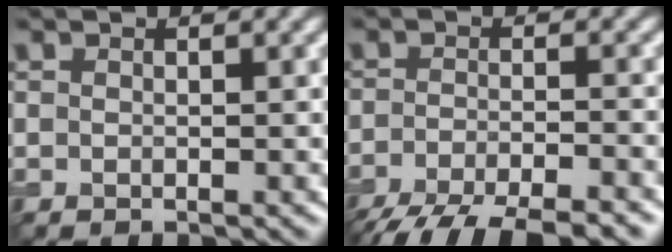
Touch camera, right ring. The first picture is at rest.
{"total": 8.2, "force": [-6.8, 1.7, 4.2], "torque": [-0.064, -0.023, -0.113]}